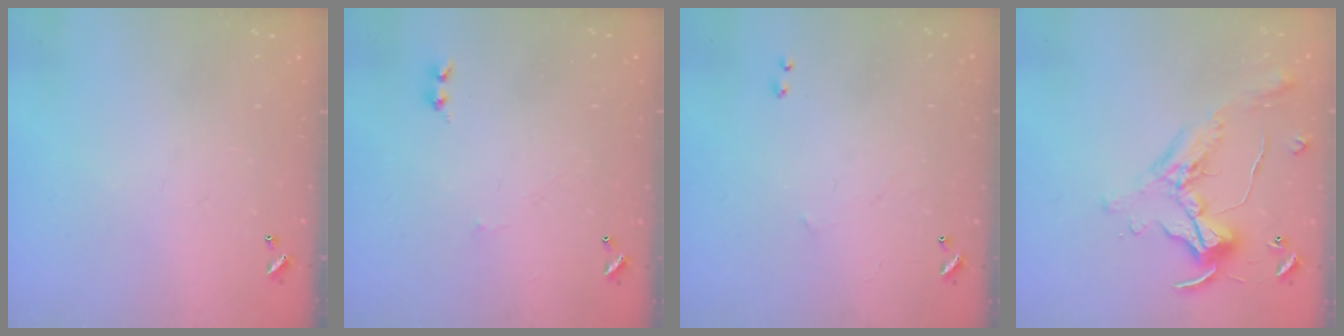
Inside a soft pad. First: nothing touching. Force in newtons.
{"total": 1.5, "press": 1.4, "slide": 0.6}
{"total": 2.5, "press": 2.4, "slide": 0.4}
{"total": 0.7, "press": 0.5, "slide": 0.4}